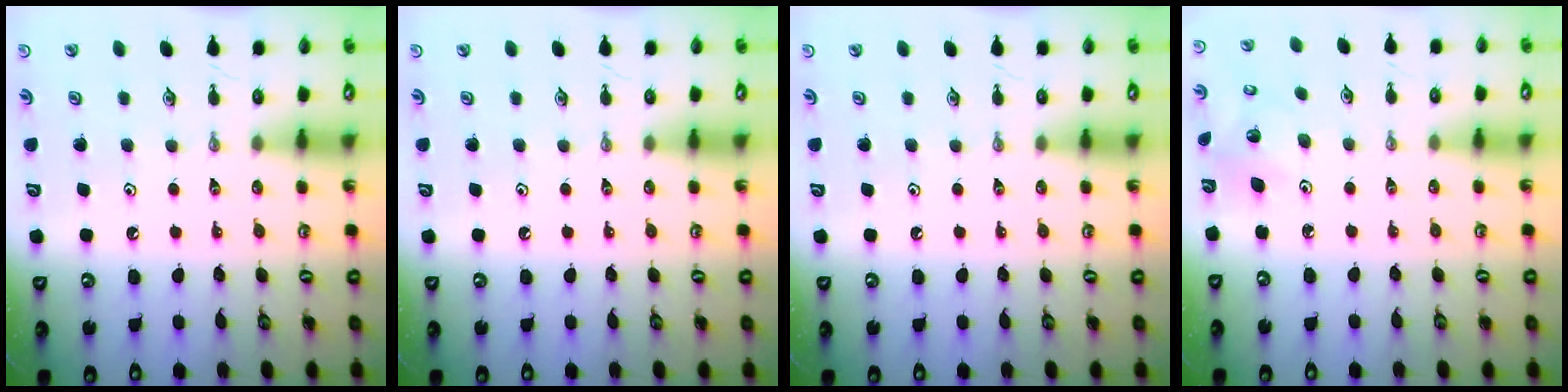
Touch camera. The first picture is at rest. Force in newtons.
{"total": 0.0}
{"total": 0.0}
{"total": 4.0, "press": 4.0, "slide": 0.2}